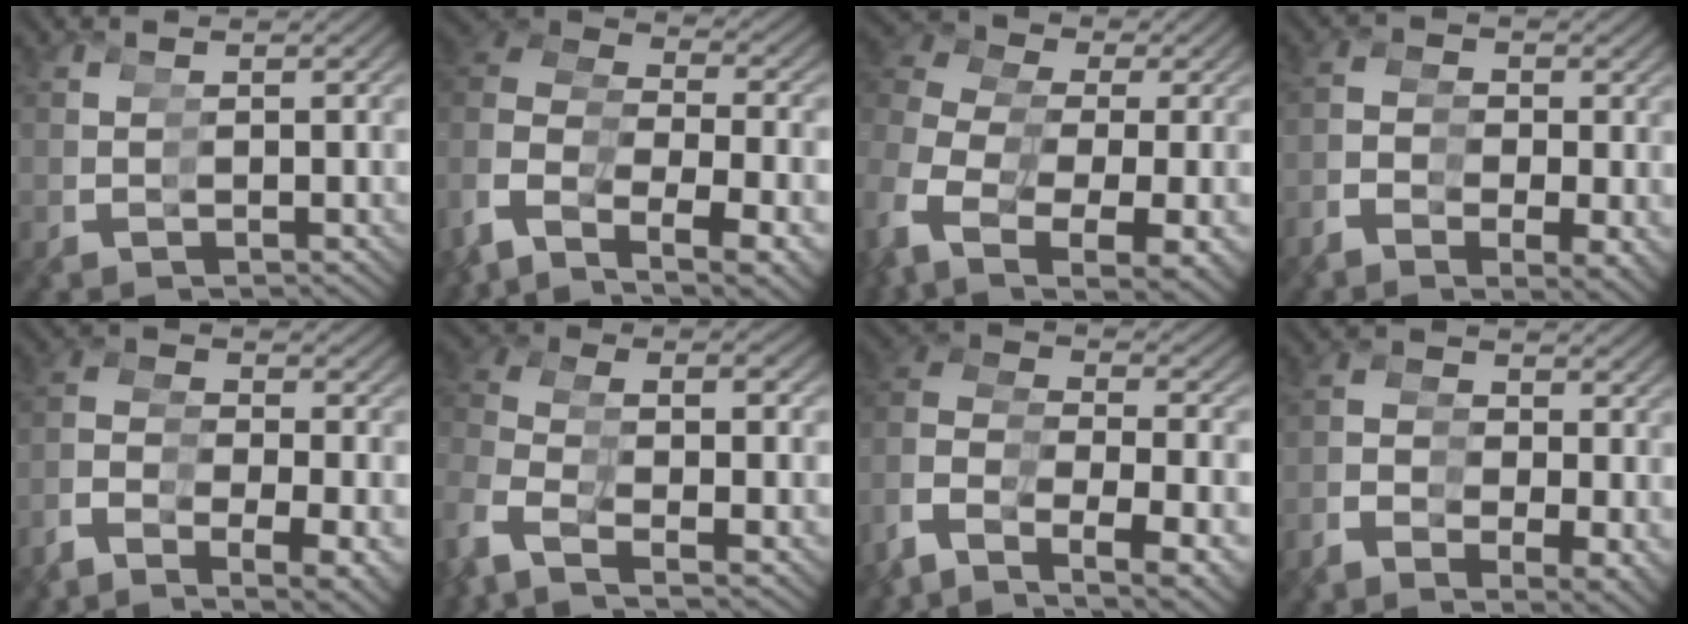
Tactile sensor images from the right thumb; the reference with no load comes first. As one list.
[{"total": 12.9, "force": [0.7, 11.1, 6.4], "torque": [-0.163, -0.007, 0.010]}, {"total": 9.9, "force": [2.7, 7.4, 6.0], "torque": [-0.118, 0.008, 0.047]}, {"total": 2.9, "force": [-0.2, 2.1, 2.0], "torque": [-0.029, 0.010, -0.001]}, {"total": 6.7, "force": [-0.9, 5.4, 3.9], "torque": [-0.096, -0.002, -0.009]}, {"total": 4.1, "force": [0.3, 3.7, 1.6], "torque": [-0.081, -0.001, 0.009]}, {"total": 10.5, "force": [0.2, 9.2, 5.0], "torque": [-0.143, -0.007, 0.006]}, {"total": 2.5, "force": [-0.3, 1.6, 1.9], "torque": [-0.025, 0.009, -0.001]}]